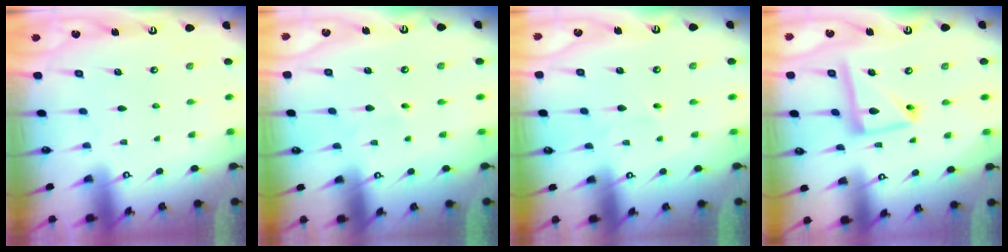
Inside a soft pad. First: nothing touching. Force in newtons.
{"total": 1.6, "press": 1.6, "slide": 0.1}
{"total": 1.6, "press": 1.6, "slide": 0.1}
{"total": 13.8, "press": 13.7, "slide": 1.4}